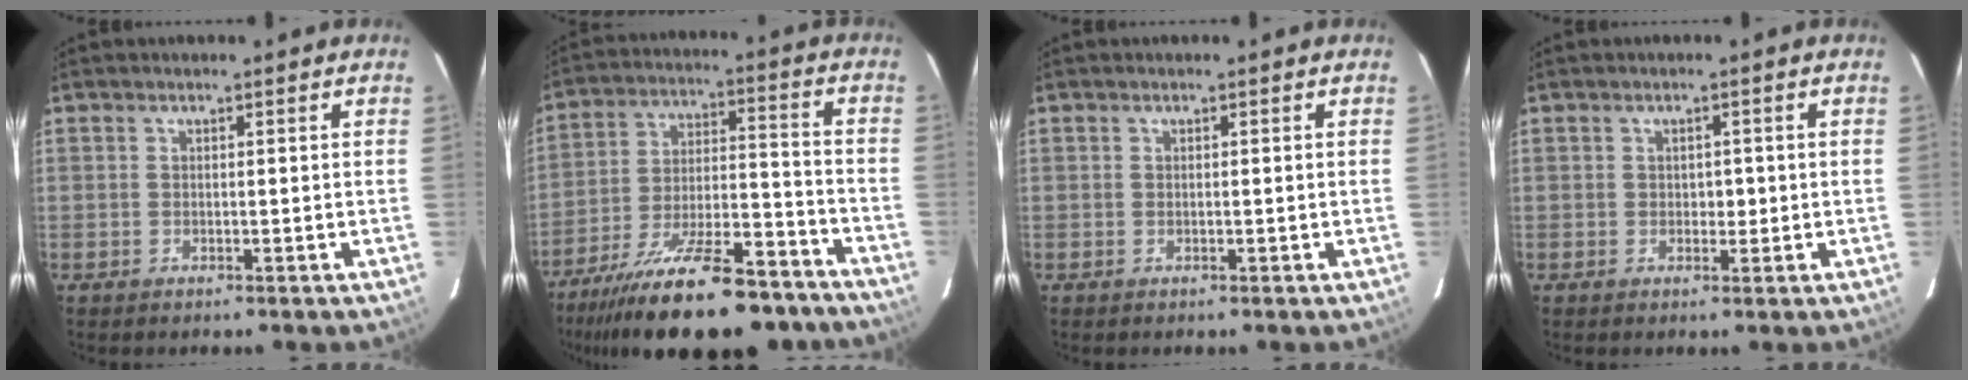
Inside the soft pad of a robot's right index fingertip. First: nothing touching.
{"total": 22.7, "force": [-17.4, 4.9, 13.7], "torque": [-0.203, -0.002, -0.286]}
{"total": 0.0}
{"total": 2.2, "force": [-0.2, 1.5, 1.6], "torque": [-0.031, 0.007, 0.003]}